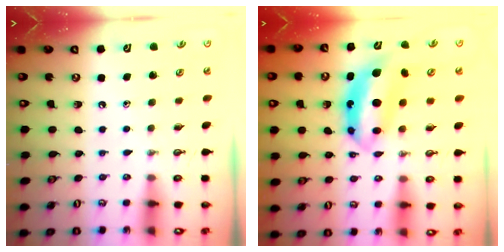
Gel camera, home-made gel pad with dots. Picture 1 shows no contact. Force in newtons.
{"total": 8.3, "press": 8.3, "slide": 0.2}